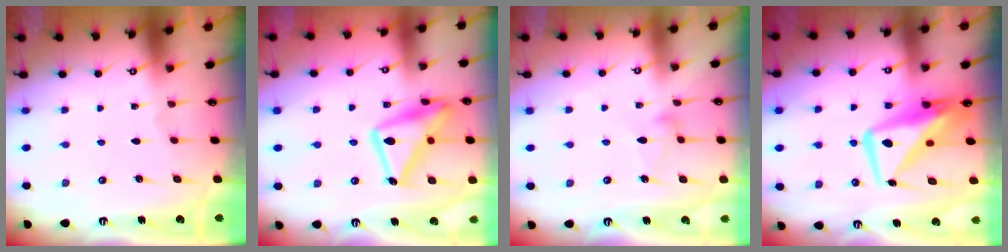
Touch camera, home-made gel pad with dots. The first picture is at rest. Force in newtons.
{"total": 18.6, "press": 18.6, "slide": 1.2}
{"total": 7.6, "press": 7.6, "slide": 0.5}
{"total": 11.2, "press": 11.1, "slide": 1.7}